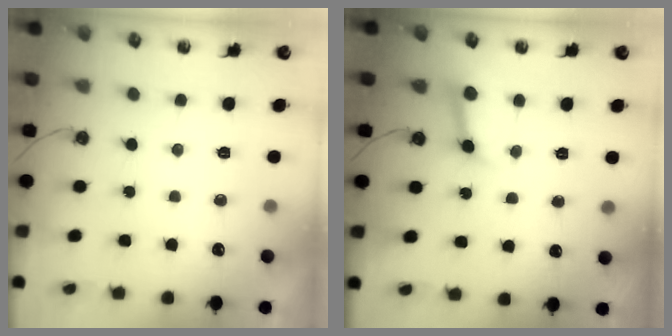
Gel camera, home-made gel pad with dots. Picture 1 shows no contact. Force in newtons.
{"total": 7.5, "press": 7.5, "slide": 0.9}